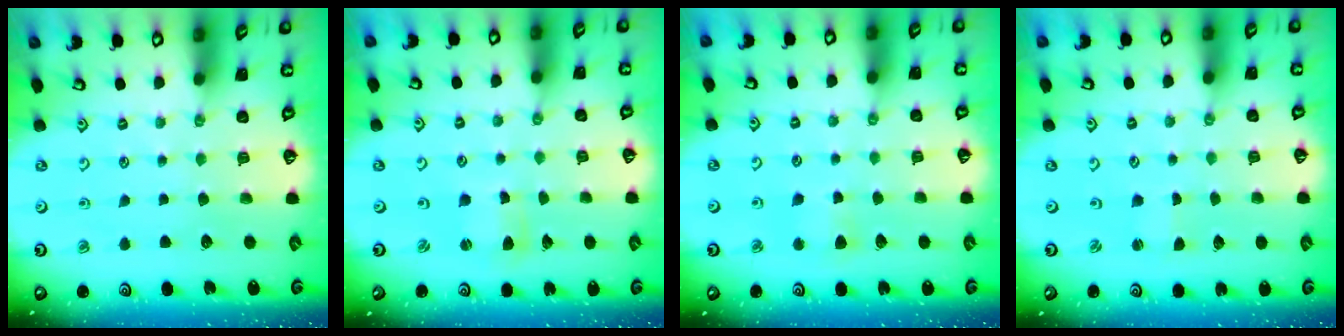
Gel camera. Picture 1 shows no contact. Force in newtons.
{"total": 2.1, "press": 2.1, "slide": 0.3}
{"total": 3.8, "press": 3.7, "slide": 0.7}
{"total": 0.0}